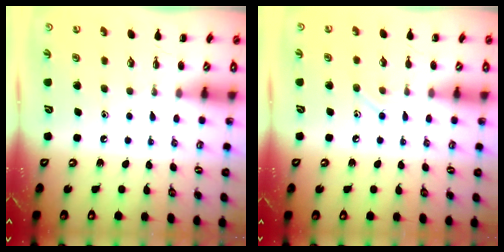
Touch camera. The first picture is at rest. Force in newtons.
{"total": 6.3, "press": 6.0, "slide": 1.9}